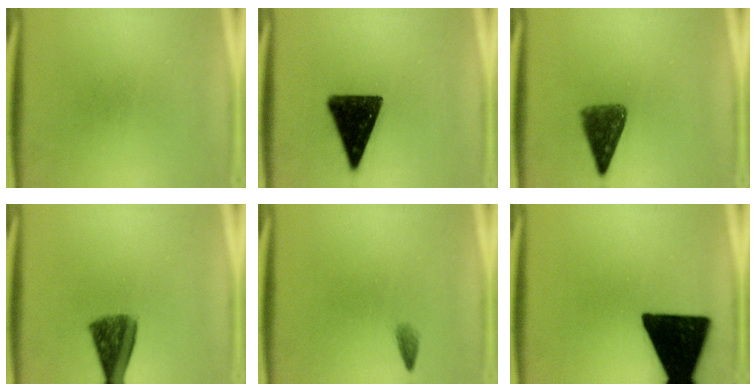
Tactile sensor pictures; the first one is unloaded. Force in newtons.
{"total": 14.3}
{"total": 6.6}
{"total": 8.4}
{"total": 1.0}
{"total": 19.0}